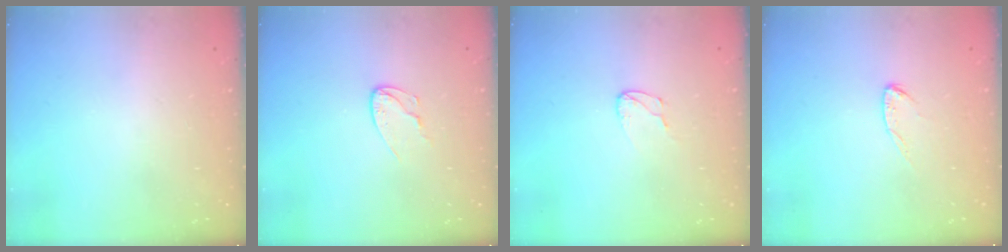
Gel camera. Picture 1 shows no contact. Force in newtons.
{"total": 6.3, "press": 6.2, "slide": 0.6}
{"total": 3.3, "press": 3.3, "slide": 0.3}
{"total": 4.4, "press": 4.4, "slide": 0.3}